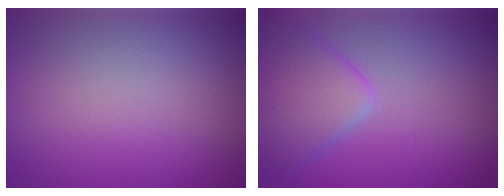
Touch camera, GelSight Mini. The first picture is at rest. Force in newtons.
{"total": 3.8, "press": 3.8, "slide": 0.3}